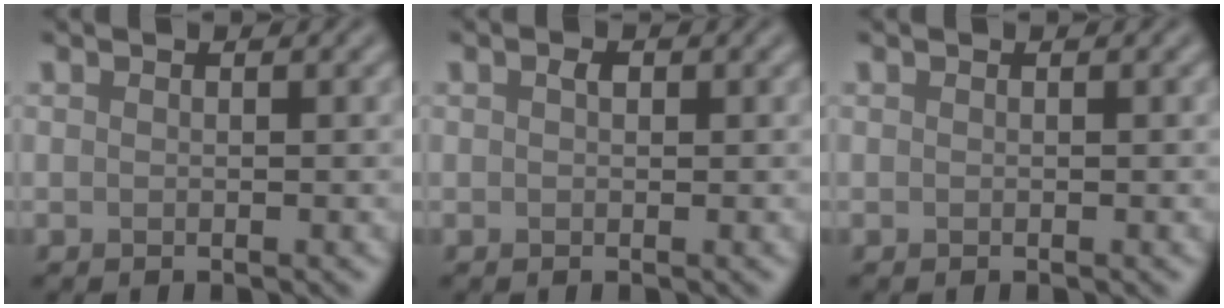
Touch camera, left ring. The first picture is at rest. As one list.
[{"total": 0.9, "force": [0.3, 0.5, 0.6], "torque": [-0.010, 0.001, 0.002]}, {"total": 0.0}]